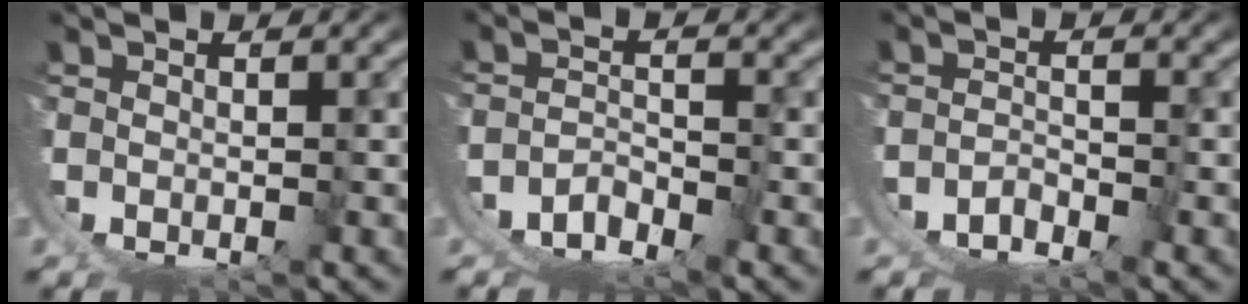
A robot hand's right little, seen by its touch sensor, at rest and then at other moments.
{"total": 7.7, "force": [-1.8, 6.6, 3.5], "torque": [-0.105, -0.038, -0.025]}
{"total": 5.7, "force": [-1.5, 4.9, 2.5], "torque": [-0.080, -0.029, -0.020]}